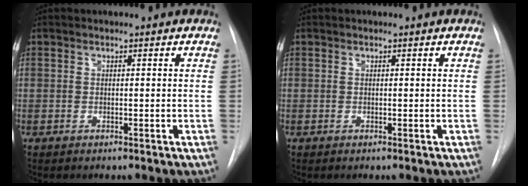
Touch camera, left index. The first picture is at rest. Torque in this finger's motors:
{"motor_torque": [-0.10, 0.10, 0.00, -0.01]}